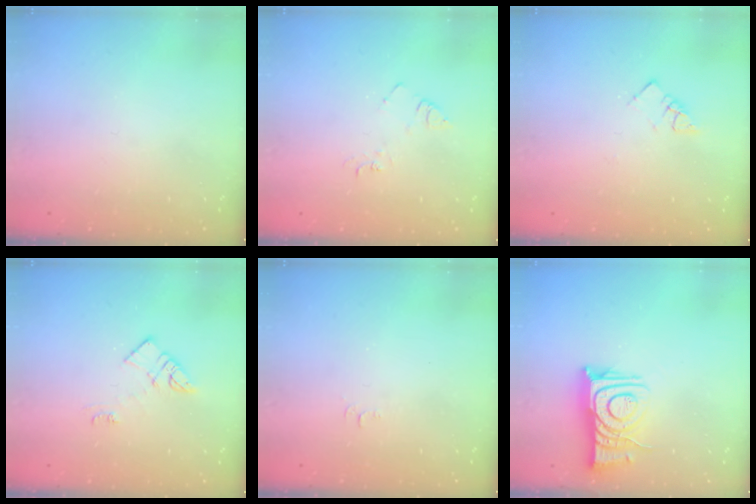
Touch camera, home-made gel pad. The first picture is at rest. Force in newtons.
{"total": 5.7, "press": 5.7, "slide": 0.5}
{"total": 3.6, "press": 3.6, "slide": 0.2}
{"total": 7.5, "press": 7.5, "slide": 0.6}
{"total": 3.9, "press": 3.8, "slide": 0.3}
{"total": 11.3, "press": 11.2, "slide": 1.3}